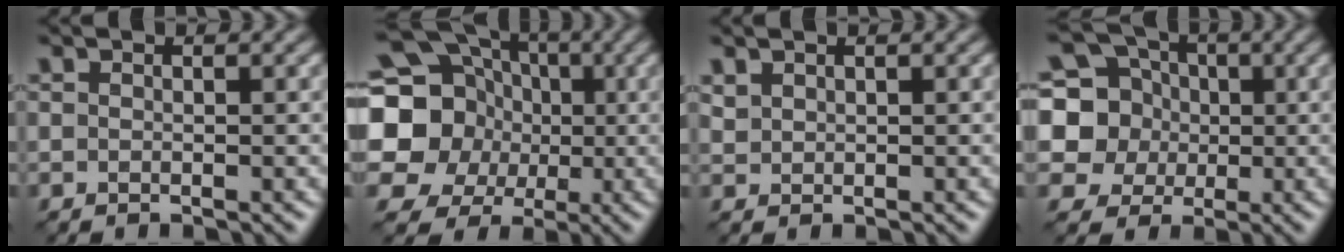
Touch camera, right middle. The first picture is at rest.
{"total": 17.6, "force": [1.7, 16.2, 6.6], "torque": [-0.161, 0.032, -0.016]}
{"total": 0.9, "force": [0.7, 0.5, -0.1], "torque": [-0.002, 0.000, 0.019]}
{"total": 6.9, "force": [0.9, 6.3, 2.4], "torque": [-0.059, 0.024, -0.006]}